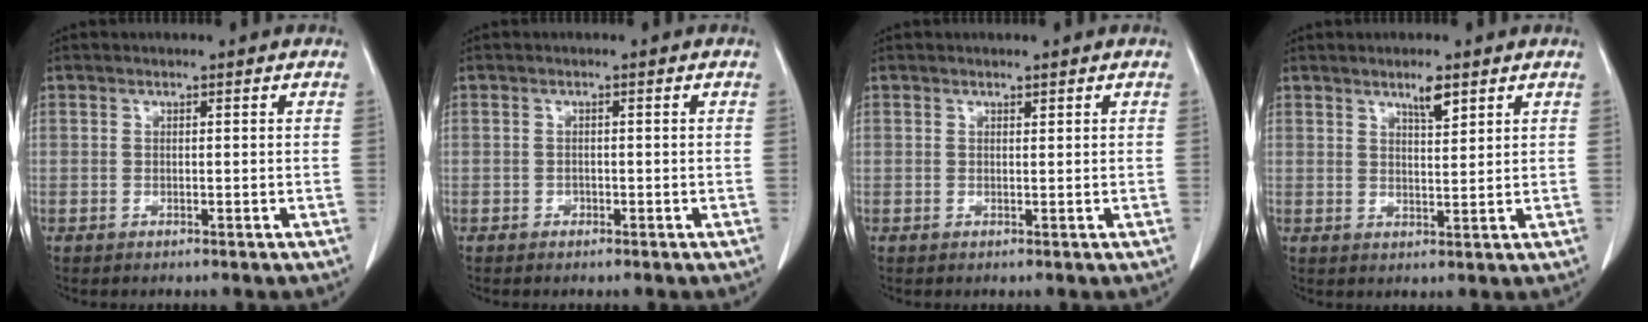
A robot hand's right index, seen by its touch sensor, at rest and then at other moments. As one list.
[{"total": 0.6, "force": [-0.4, 0.4, 0.2], "torque": [-0.004, 0.001, -0.008]}, {"total": 0.0}, {"total": 3.3, "force": [2.3, 0.6, 2.3], "torque": [-0.042, -0.002, 0.040]}]